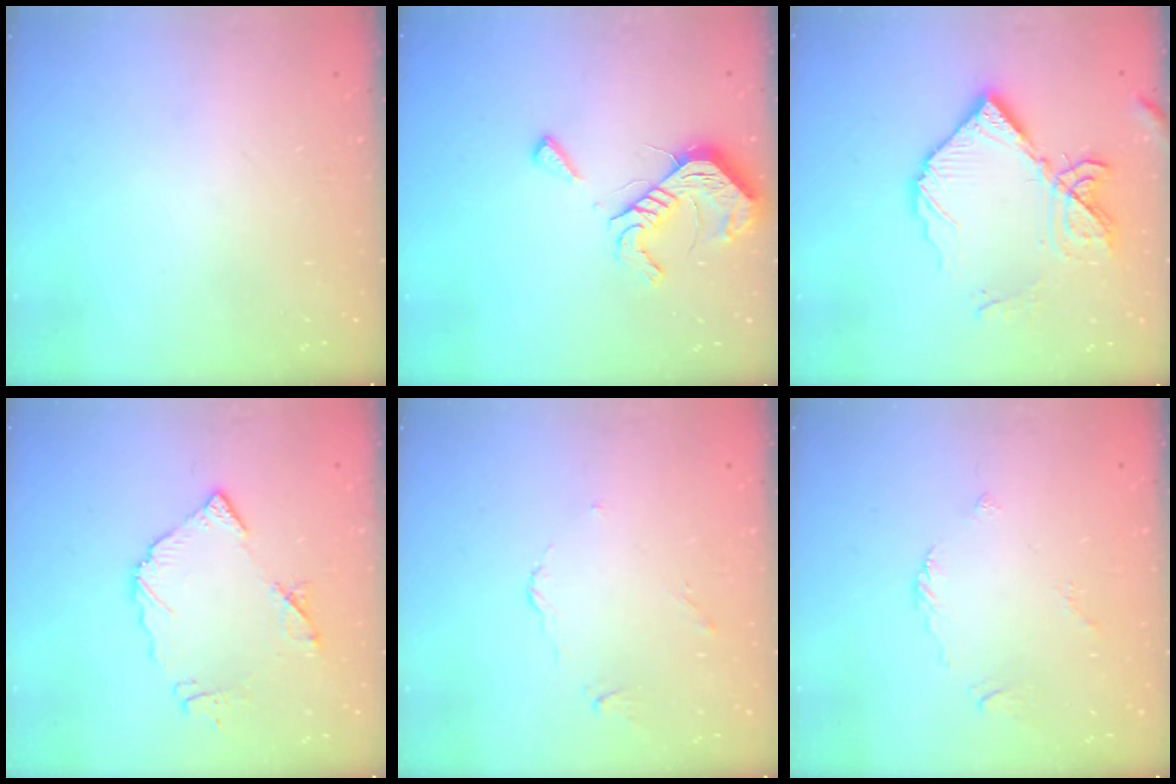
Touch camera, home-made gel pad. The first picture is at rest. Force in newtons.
{"total": 12.7, "press": 12.7, "slide": 0.5}
{"total": 14.9, "press": 14.8, "slide": 1.3}
{"total": 10.7, "press": 10.7, "slide": 1.1}
{"total": 2.9, "press": 2.8, "slide": 0.6}
{"total": 2.6, "press": 2.6, "slide": 0.6}